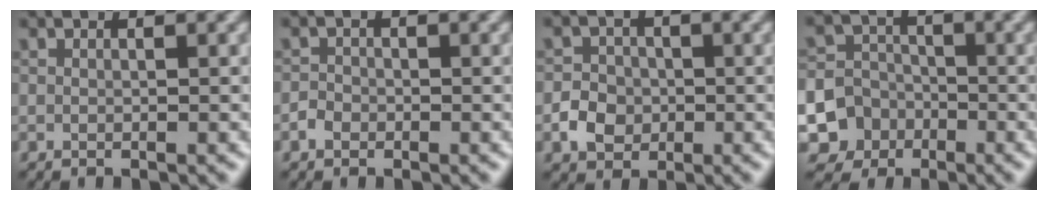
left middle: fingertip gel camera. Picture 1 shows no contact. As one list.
[{"total": 1.2, "force": [-0.6, 0.9, 0.3], "torque": [-0.001, 0.001, -0.015]}, {"total": 2.9, "force": [-0.8, 2.5, 1.1], "torque": [-0.015, 0.003, -0.018]}, {"total": 8.1, "force": [-3.4, 7.2, 1.3], "torque": [-0.018, -0.009, -0.079]}]